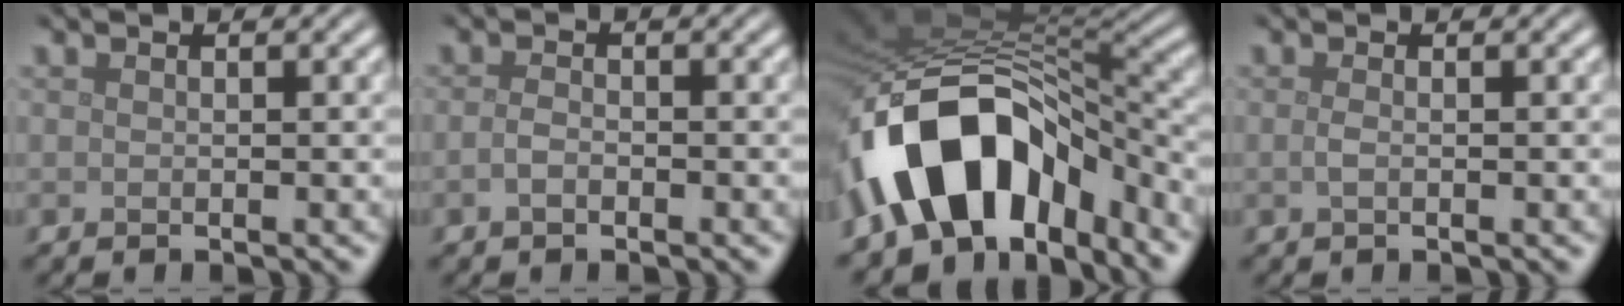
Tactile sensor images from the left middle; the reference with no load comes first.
{"total": 1.1, "force": [-0.5, 0.6, 0.8], "torque": [-0.020, 0.001, -0.013]}
{"total": 13.4, "force": [-6.2, 7.7, 9.1], "torque": [-0.148, 0.014, -0.112]}
{"total": 0.8, "force": [-0.1, 0.3, 0.7], "torque": [-0.018, -0.001, -0.004]}